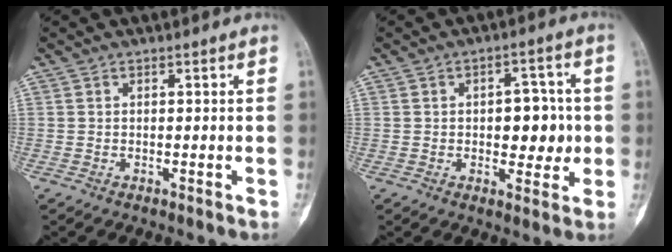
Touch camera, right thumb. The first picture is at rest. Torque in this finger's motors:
{"motor_torque": [0.90, 0.81, 0.19, -0.28, 0.20]}